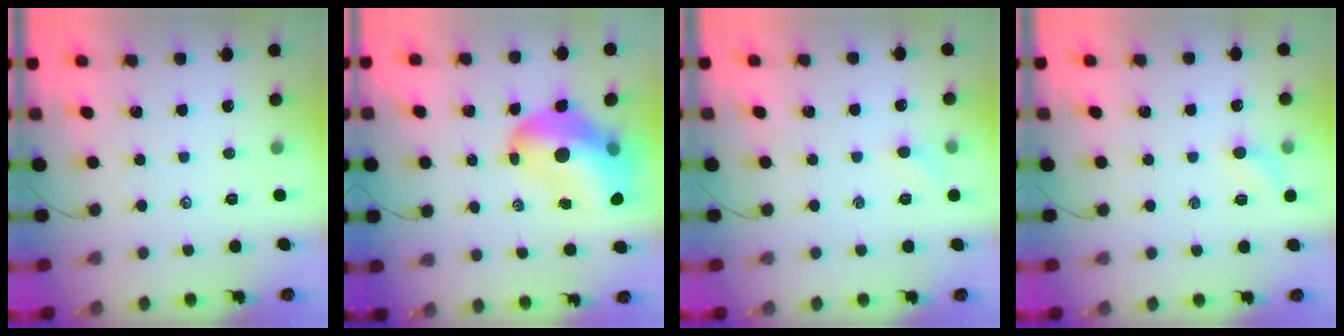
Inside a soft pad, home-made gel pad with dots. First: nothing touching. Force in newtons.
{"total": 16.7, "press": 16.1, "slide": 4.6}
{"total": 4.4, "press": 4.2, "slide": 1.4}
{"total": 5.7, "press": 5.4, "slide": 1.8}